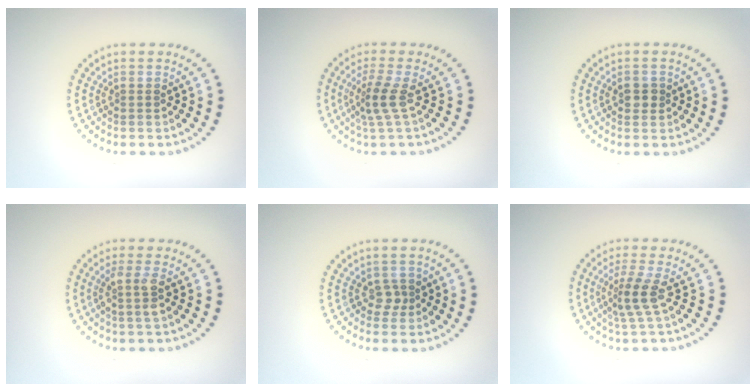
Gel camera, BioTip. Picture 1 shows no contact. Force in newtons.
{"total": 2.4, "press": 1.8, "slide": 1.7}
{"total": 1.4, "press": 1.4, "slide": 0.3}
{"total": 2.0, "press": 1.6, "slide": 1.2}
{"total": 1.4, "press": 1.1, "slide": 0.9}
{"total": 2.7, "press": 1.9, "slide": 1.9}